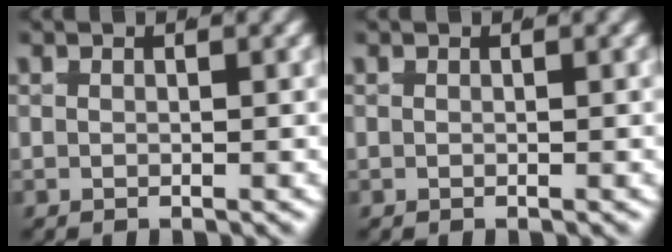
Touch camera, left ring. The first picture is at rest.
{"total": 0.0}